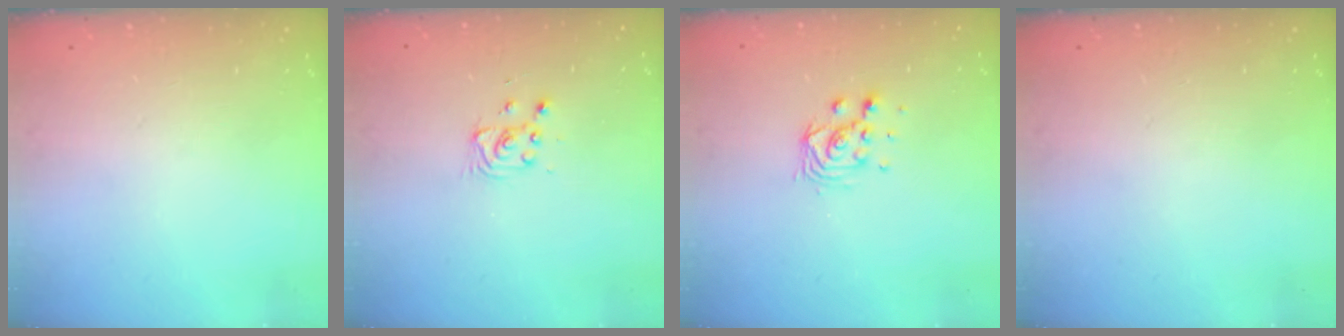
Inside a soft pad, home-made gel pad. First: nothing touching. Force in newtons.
{"total": 2.8, "press": 2.8, "slide": 0.4}
{"total": 5.9, "press": 5.9, "slide": 0.5}
{"total": 0.0}